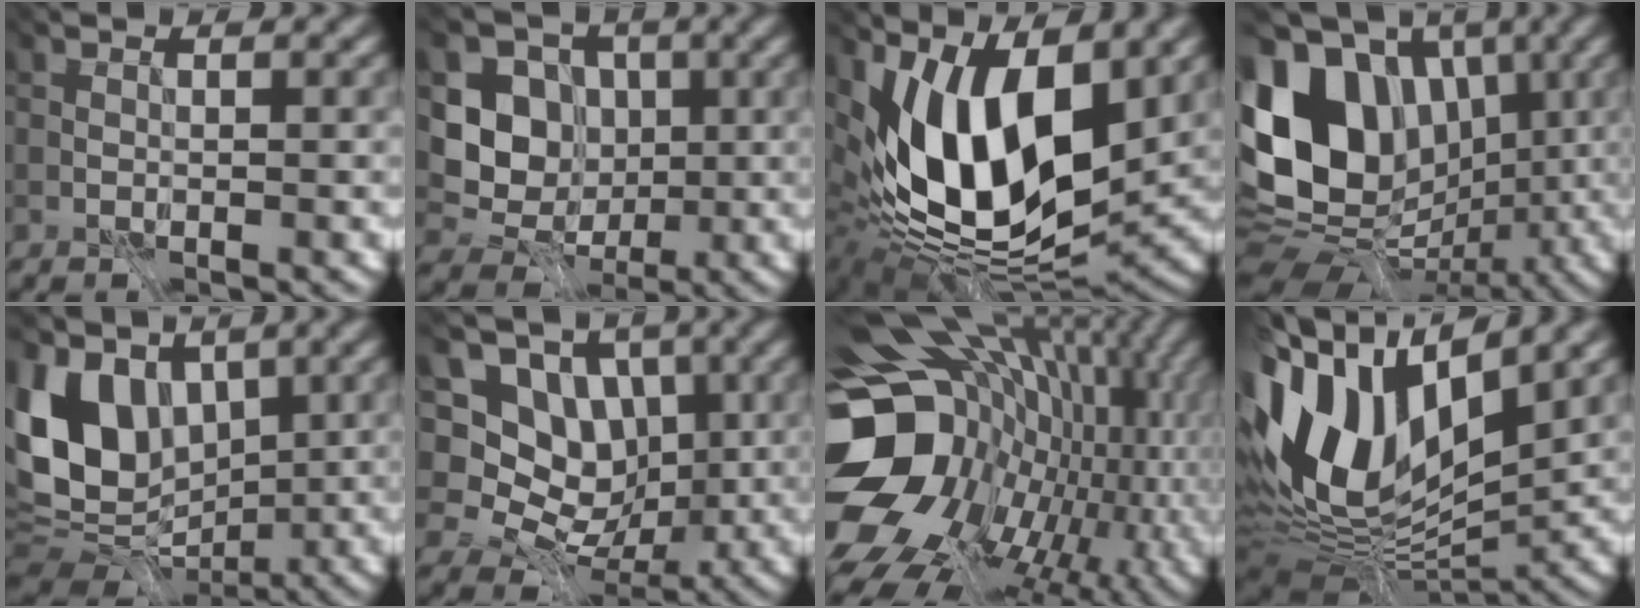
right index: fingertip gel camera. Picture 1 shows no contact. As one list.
[{"total": 4.1, "force": [-0.9, 3.6, 1.6], "torque": [-0.035, -0.023, -0.001]}, {"total": 11.4, "force": [-0.1, 5.6, 10.0], "torque": [-0.171, -0.023, 0.012]}, {"total": 12.9, "force": [-0.7, 10.1, 8.1], "torque": [-0.174, 0.013, 0.003]}, {"total": 7.7, "force": [0.4, 5.9, 4.9], "torque": [-0.107, -0.018, 0.022]}, {"total": 6.8, "force": [0.0, 6.1, 3.0], "torque": [-0.062, 0.000, 0.007]}, {"total": 17.7, "force": [-3.5, 13.2, 11.2], "torque": [-0.196, -0.031, -0.019]}, {"total": 13.5, "force": [0.8, 6.8, 11.6], "torque": [-0.254, 0.006, 0.035]}]